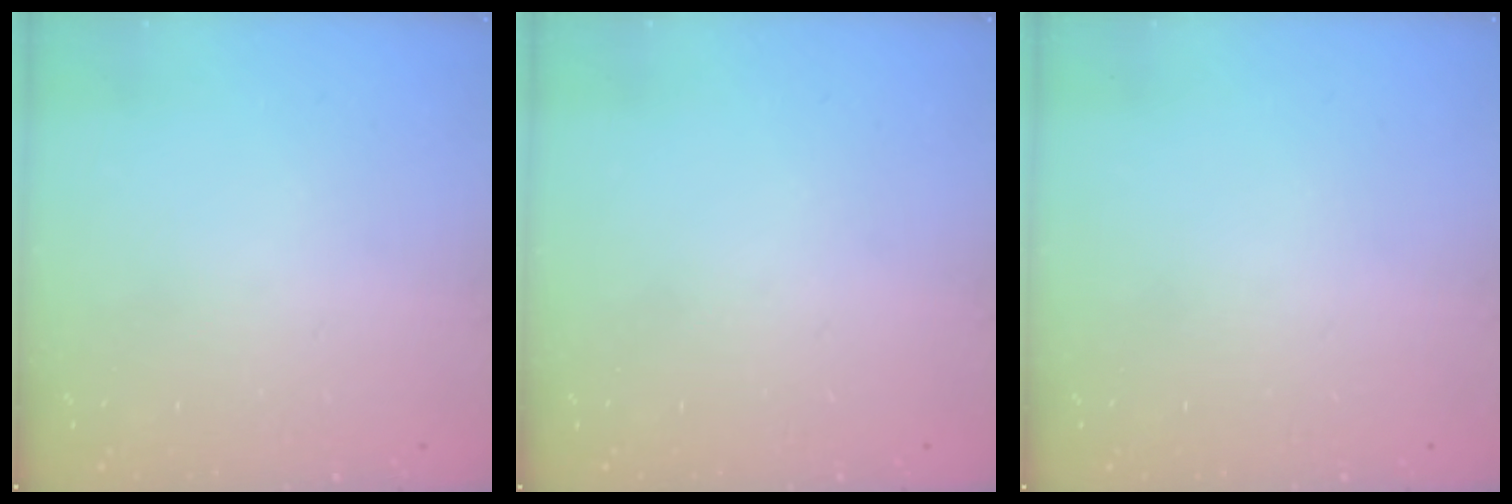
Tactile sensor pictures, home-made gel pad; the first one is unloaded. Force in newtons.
{"total": 0.0}
{"total": 0.0}